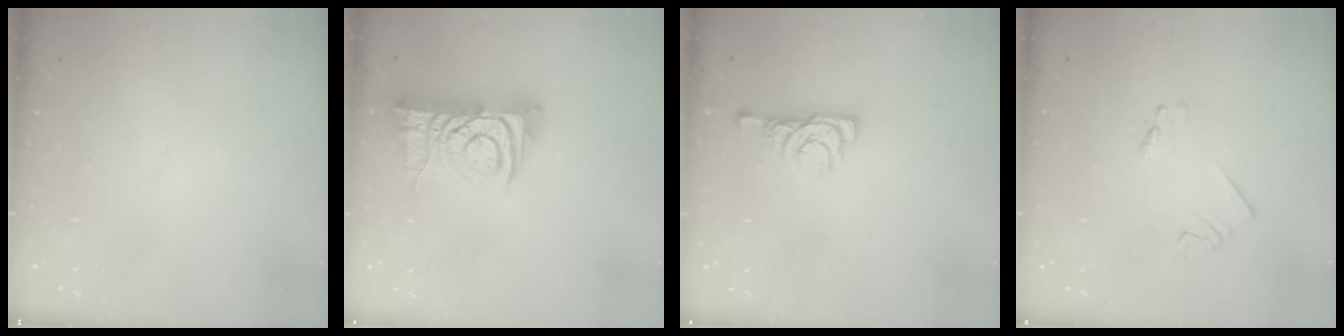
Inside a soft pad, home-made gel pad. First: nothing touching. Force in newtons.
{"total": 12.5, "press": 12.4, "slide": 1.3}
{"total": 5.6, "press": 5.5, "slide": 0.8}
{"total": 1.7, "press": 1.7, "slide": 0.3}